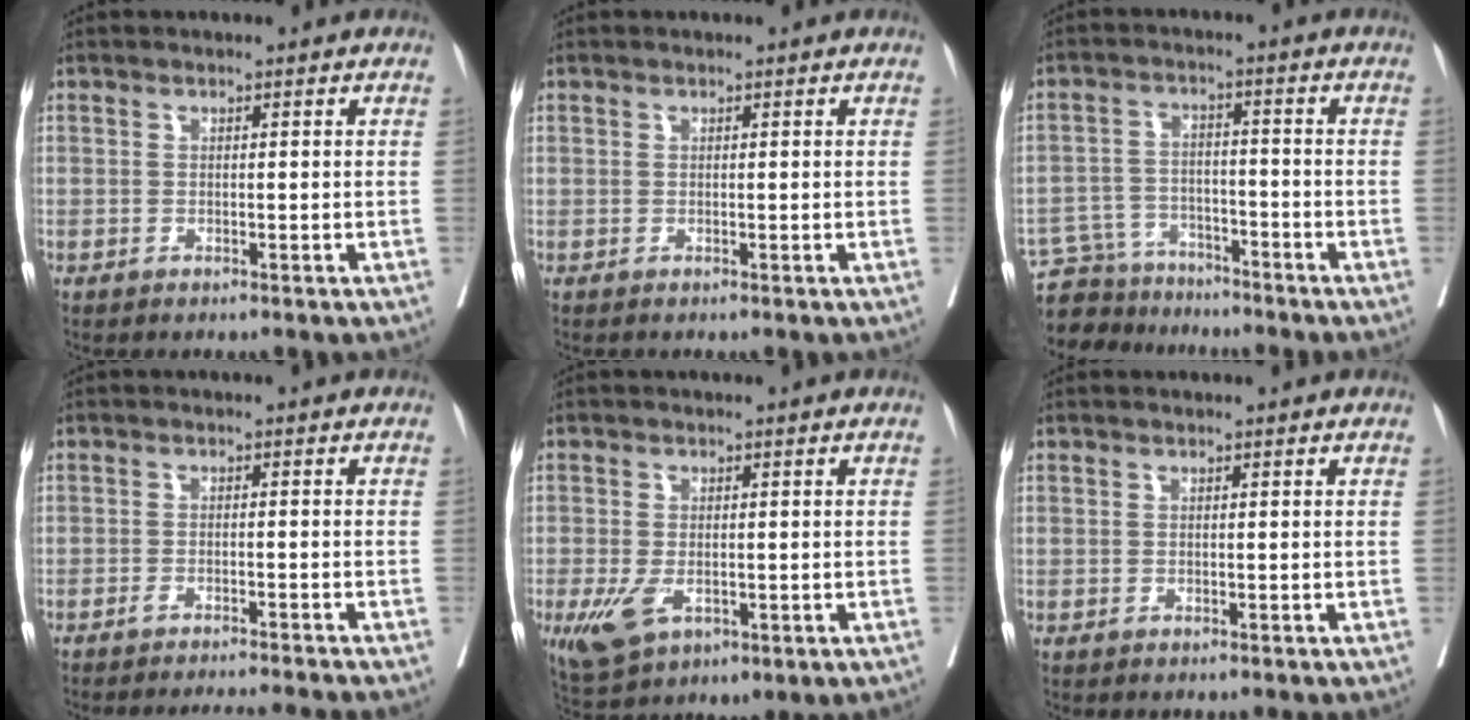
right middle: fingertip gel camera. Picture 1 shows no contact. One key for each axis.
{"total": 0.0}
{"total": 8.2, "fx": -7.5, "fy": 3.2, "fz": -0.1, "tx": 0.001, "ty": 0.024, "tz": -0.127}
{"total": 8.2, "fx": -7.9, "fy": -0.7, "fz": 2.2, "tx": -0.013, "ty": -0.008, "tz": -0.101}
{"total": 8.0, "fx": -2.3, "fy": 4.1, "fz": 6.4, "tx": -0.119, "ty": -0.016, "tz": -0.025}
{"total": 0.0}